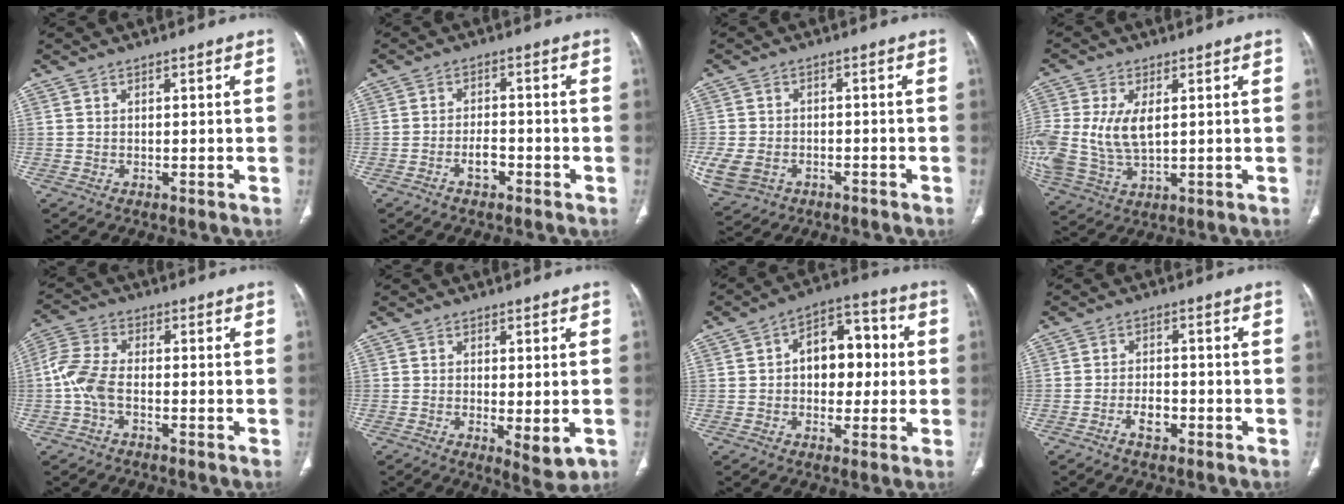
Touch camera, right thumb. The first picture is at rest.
{"total": 3.4, "force": [-2.0, 1.7, 2.2], "torque": [-0.037, 0.018, -0.035]}
{"total": 10.3, "force": [-4.2, 7.6, 5.6], "torque": [-0.144, 0.013, -0.061]}
{"total": 13.8, "force": [1.5, 7.9, 11.2], "torque": [-0.261, -0.011, 0.038]}
{"total": 6.8, "force": [-1.7, 3.8, 5.4], "torque": [-0.129, 0.021, -0.041]}
{"total": 5.9, "force": [-1.5, 2.2, 5.2], "torque": [-0.078, -0.017, -0.017]}
{"total": 12.2, "force": [0.9, 8.2, 9.0], "torque": [-0.087, 0.029, 0.006]}
{"total": 3.7, "force": [-2.0, 2.0, 2.3], "torque": [-0.038, 0.017, -0.034]}